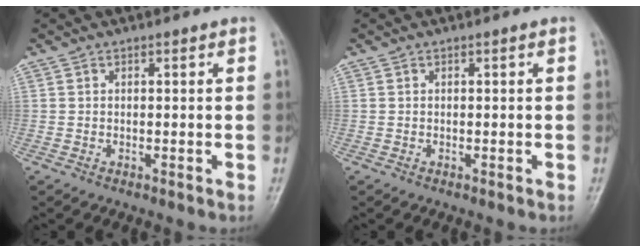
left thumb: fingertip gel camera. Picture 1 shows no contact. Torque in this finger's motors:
{"motor_torque": [-0.05, 0.07, -0.01, -0.05, 0.00]}